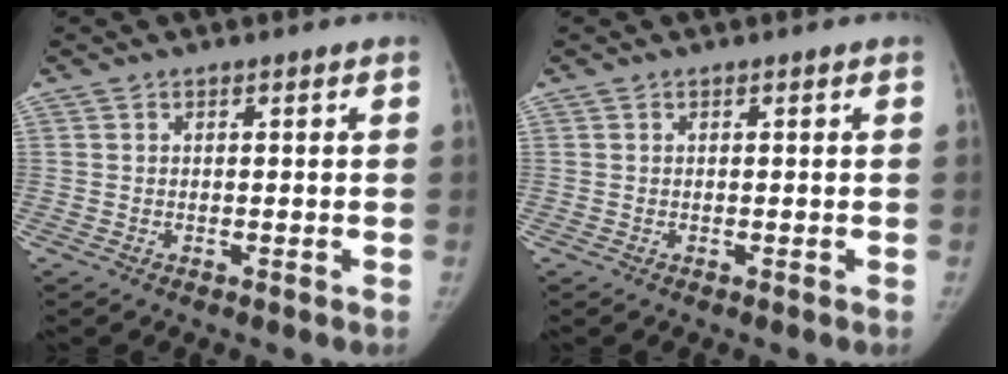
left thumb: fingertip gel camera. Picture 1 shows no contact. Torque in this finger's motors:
{"motor_torque": [0.05, 0.01, 0.19, -0.03, 0.02]}